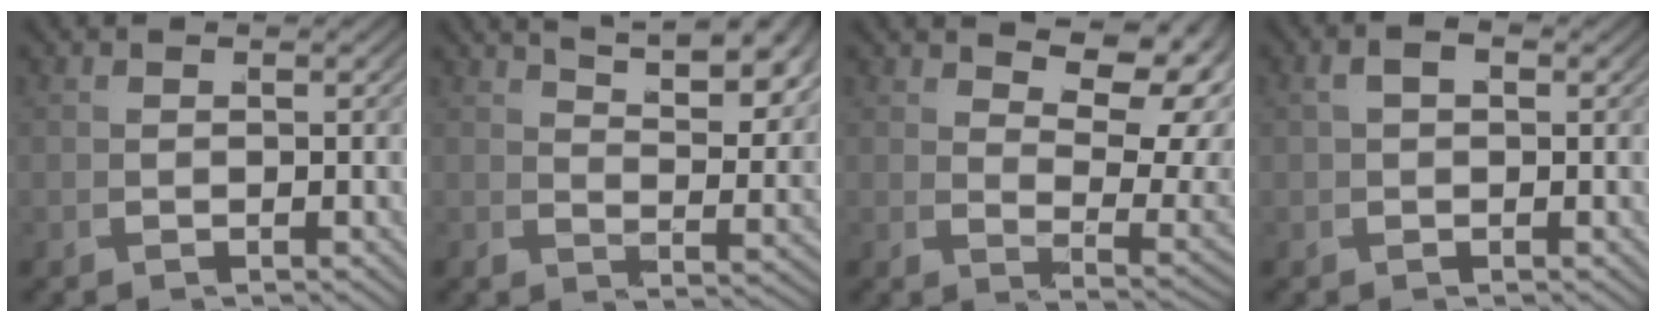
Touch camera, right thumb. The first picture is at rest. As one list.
[{"total": 7.3, "force": [5.5, 2.1, 4.3], "torque": [-0.049, 0.013, 0.088]}, {"total": 7.9, "force": [3.7, 3.6, 6.1], "torque": [-0.079, -0.005, 0.069]}, {"total": 1.4, "force": [0.4, 0.6, 1.2], "torque": [-0.028, 0.004, 0.009]}]